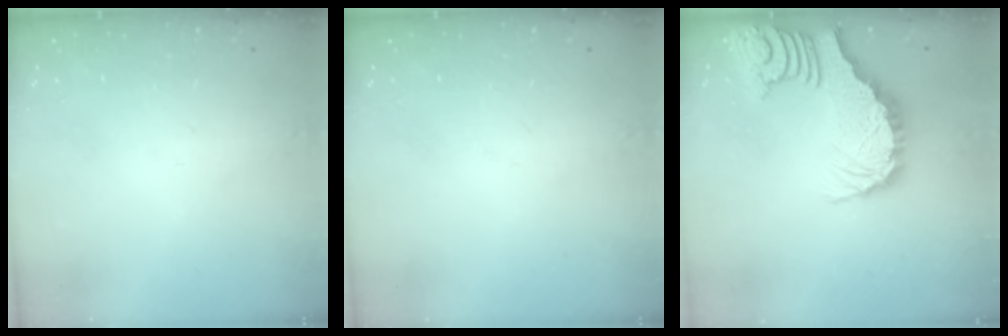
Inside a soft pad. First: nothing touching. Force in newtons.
{"total": 0.0}
{"total": 7.1, "press": 7.0, "slide": 1.1}